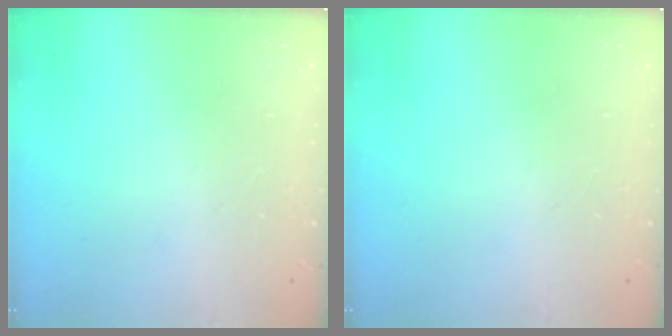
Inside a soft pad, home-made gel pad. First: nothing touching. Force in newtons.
{"total": 0.0}